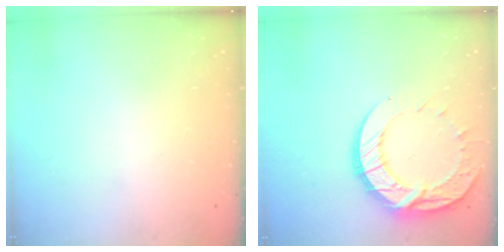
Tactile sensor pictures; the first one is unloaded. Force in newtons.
{"total": 15.6, "press": 15.6, "slide": 1.2}